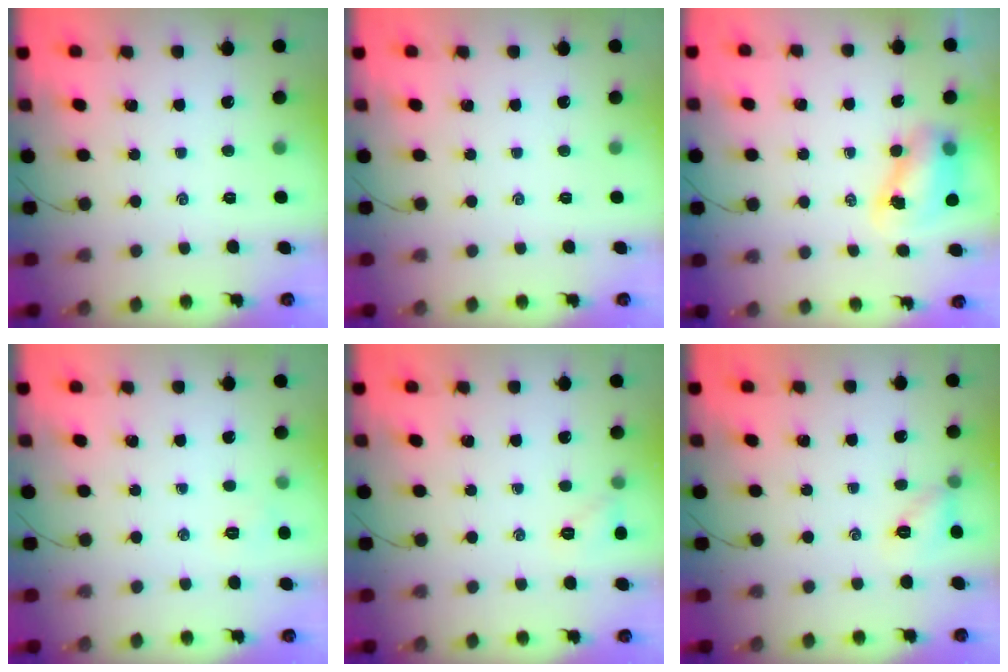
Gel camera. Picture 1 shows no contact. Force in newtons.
{"total": 0.0}
{"total": 7.2, "press": 7.1, "slide": 1.3}
{"total": 4.0, "press": 3.9, "slide": 1.0}
{"total": 5.5, "press": 5.3, "slide": 1.6}
{"total": 7.2, "press": 7.1, "slide": 0.9}